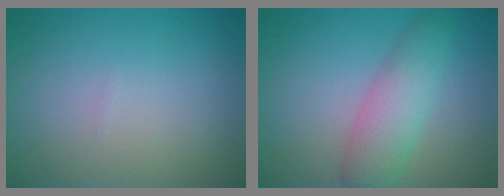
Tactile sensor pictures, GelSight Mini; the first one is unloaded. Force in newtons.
{"total": 4.3, "press": 4.2, "slide": 0.0}